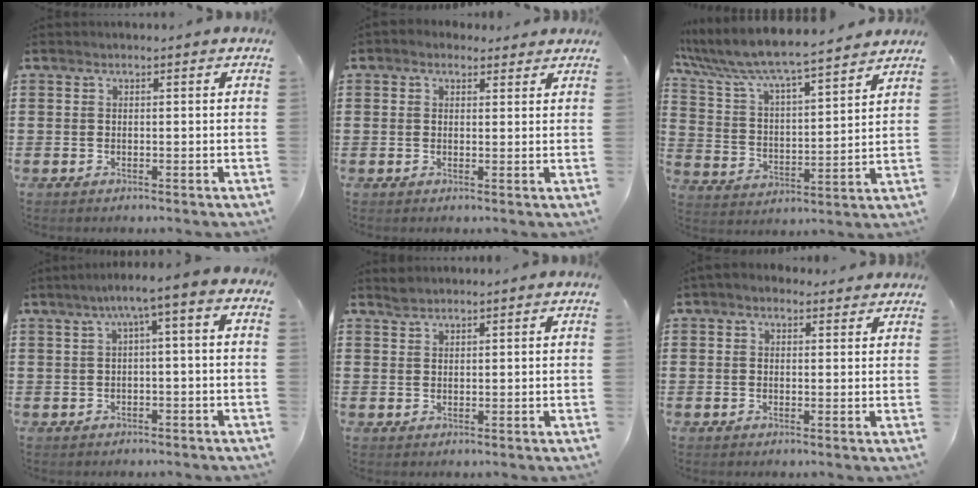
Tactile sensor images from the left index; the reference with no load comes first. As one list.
[{"total": 1.7, "force": [1.3, 1.1, 0.4], "torque": [-0.013, 0.009, 0.023]}, {"total": 6.7, "force": [6.3, 0.4, 2.4], "torque": [-0.076, -0.043, 0.101]}, {"total": 3.8, "force": [-0.4, 0.3, 3.8], "torque": [-0.074, 0.002, -0.017]}, {"total": 1.4, "force": [1.3, 0.3, 0.3], "torque": [-0.008, 0.000, 0.025]}, {"total": 1.7, "force": [1.2, 1.0, 0.5], "torque": [-0.014, 0.007, 0.023]}]